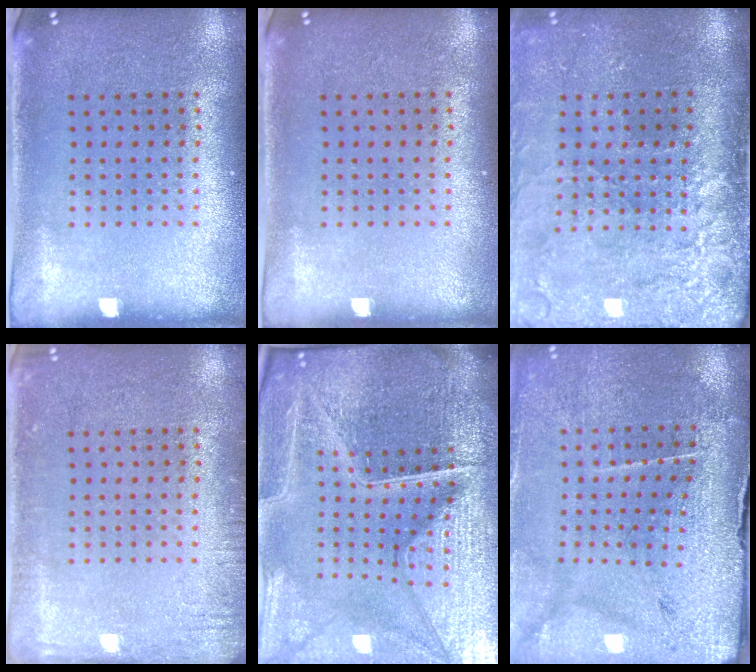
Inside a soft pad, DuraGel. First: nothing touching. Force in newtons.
{"total": 0.0}
{"total": 4.5, "press": 3.6, "slide": 2.7}
{"total": 1.8, "press": 1.8, "slide": 0.2}
{"total": 6.9, "press": 6.1, "slide": 3.4}
{"total": 3.4, "press": 3.3, "slide": 0.7}